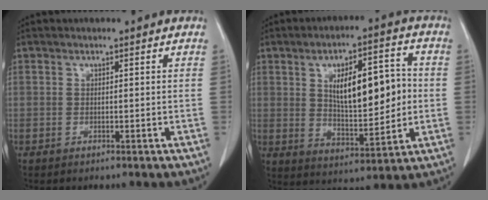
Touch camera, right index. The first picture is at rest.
{"total": 13.4, "force": [1.6, 4.9, 12.3], "torque": [-0.193, 0.015, 0.035]}